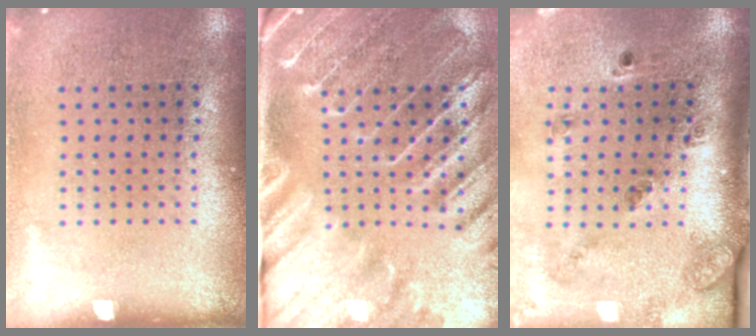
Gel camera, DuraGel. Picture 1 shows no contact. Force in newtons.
{"total": 4.1, "press": 3.4, "slide": 2.4}
{"total": 1.8, "press": 1.5, "slide": 1.0}